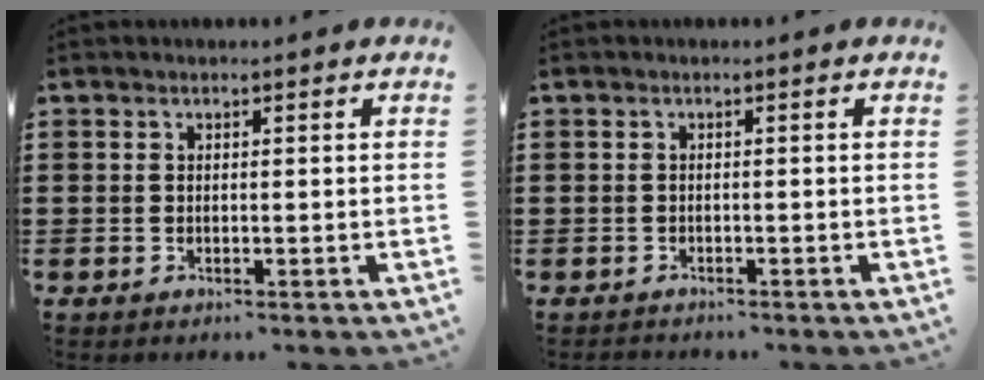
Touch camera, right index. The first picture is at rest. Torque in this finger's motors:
{"motor_torque": [-1.26, 0.88, -1.05, -0.21]}